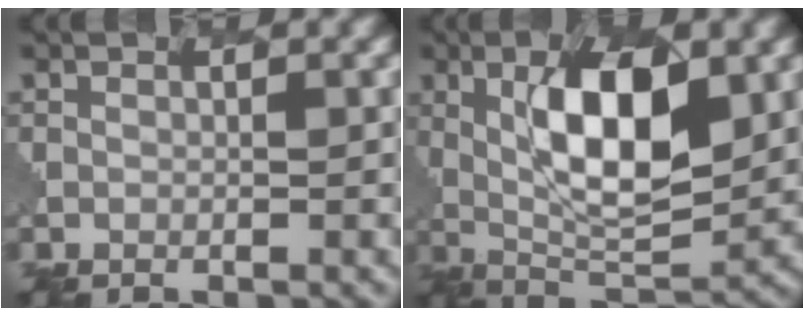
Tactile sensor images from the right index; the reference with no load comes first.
{"total": 9.1, "force": [1.9, 3.4, 8.3], "torque": [-0.135, -0.002, 0.034]}